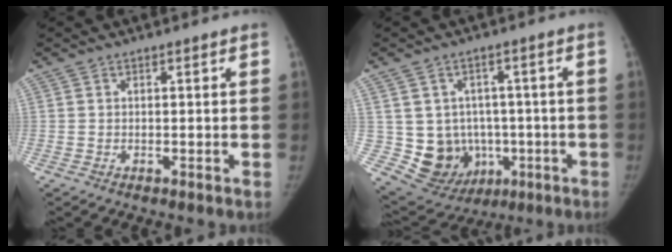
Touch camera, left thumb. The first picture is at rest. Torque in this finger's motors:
{"motor_torque": [0.00, 0.07, 0.49, -0.47, 0.14]}